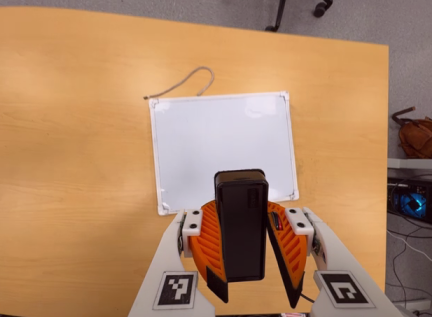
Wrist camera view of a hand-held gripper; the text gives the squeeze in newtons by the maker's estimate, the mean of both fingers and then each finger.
{"total": 7.9, "left": 8.7, "right": 7.1}